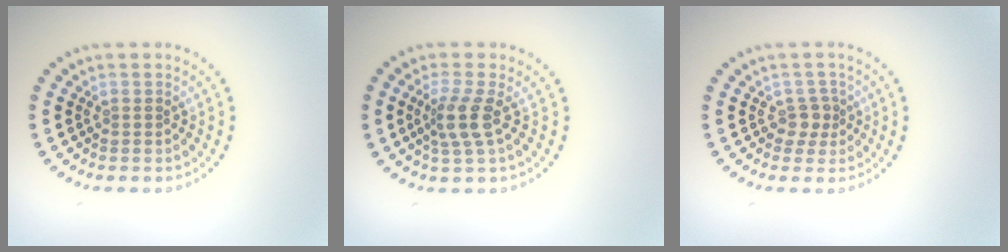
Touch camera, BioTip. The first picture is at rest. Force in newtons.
{"total": 2.7, "press": 2.1, "slide": 1.7}
{"total": 1.7, "press": 1.3, "slide": 1.0}